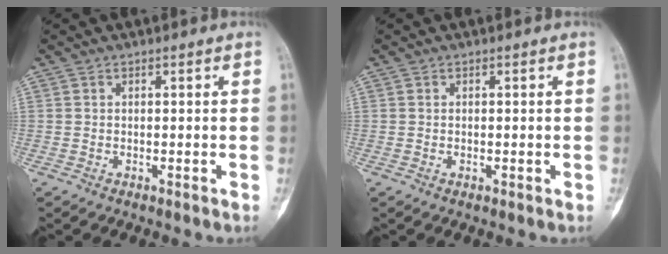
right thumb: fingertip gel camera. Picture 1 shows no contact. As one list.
[{"total": 0.0}]